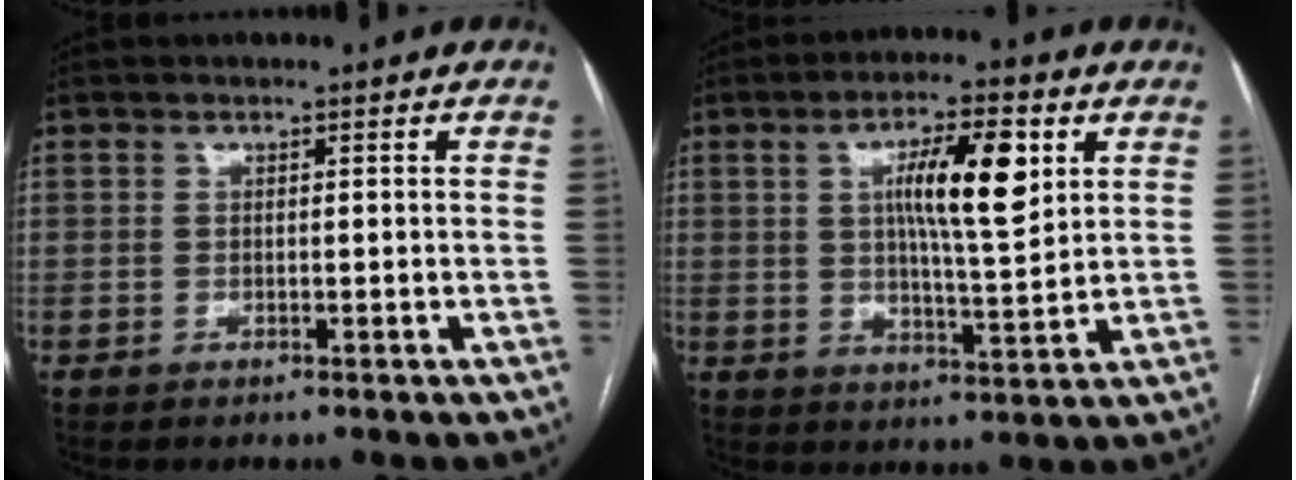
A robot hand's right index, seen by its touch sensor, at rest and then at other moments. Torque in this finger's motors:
{"motor_torque": [1.19, 0.95, 0.29, 0.15]}